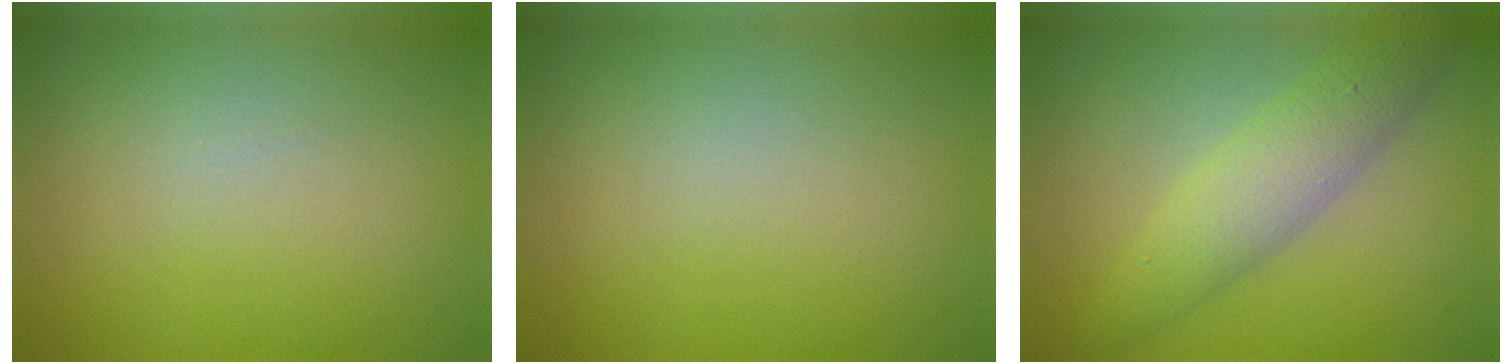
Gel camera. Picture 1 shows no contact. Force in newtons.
{"total": 0.0}
{"total": 4.6, "press": 4.6, "slide": 0.0}